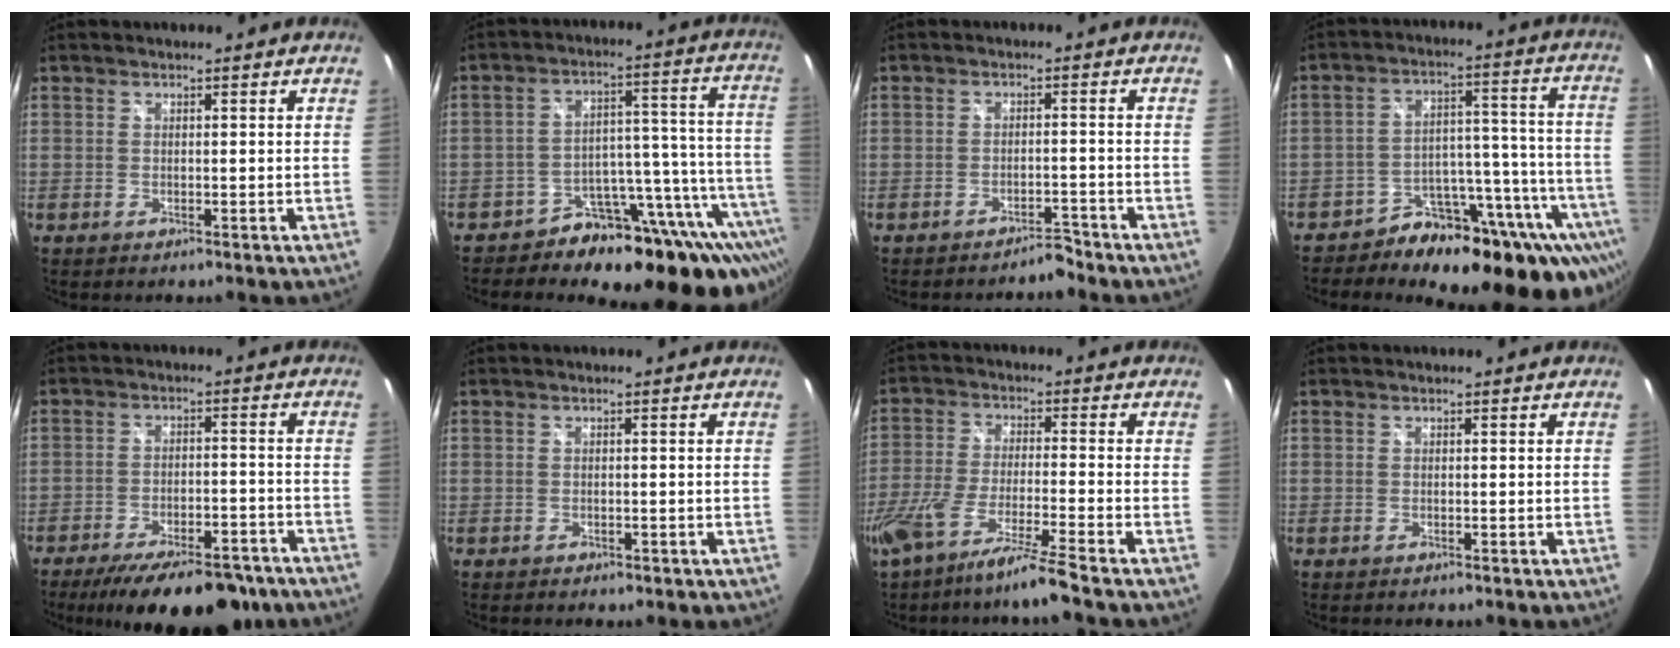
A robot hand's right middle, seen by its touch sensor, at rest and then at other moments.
{"total": 19.5, "force": [-14.9, 8.3, 9.5], "torque": [-0.092, 0.017, -0.213]}
{"total": 3.2, "force": [-3.1, 0.7, 0.6], "torque": [-0.014, 0.000, -0.046]}
{"total": 23.5, "force": [-18.2, 10.1, 10.9], "torque": [-0.116, 0.039, -0.241]}
{"total": 18.0, "force": [-13.8, 6.1, 9.8], "torque": [-0.175, -0.026, -0.187]}
{"total": 1.3, "force": [-0.6, 1.0, 0.6], "torque": [-0.011, -0.005, -0.005]}
{"total": 12.9, "force": [-10.1, -1.1, 7.9], "torque": [-0.160, -0.039, -0.178]}
{"total": 0.0}